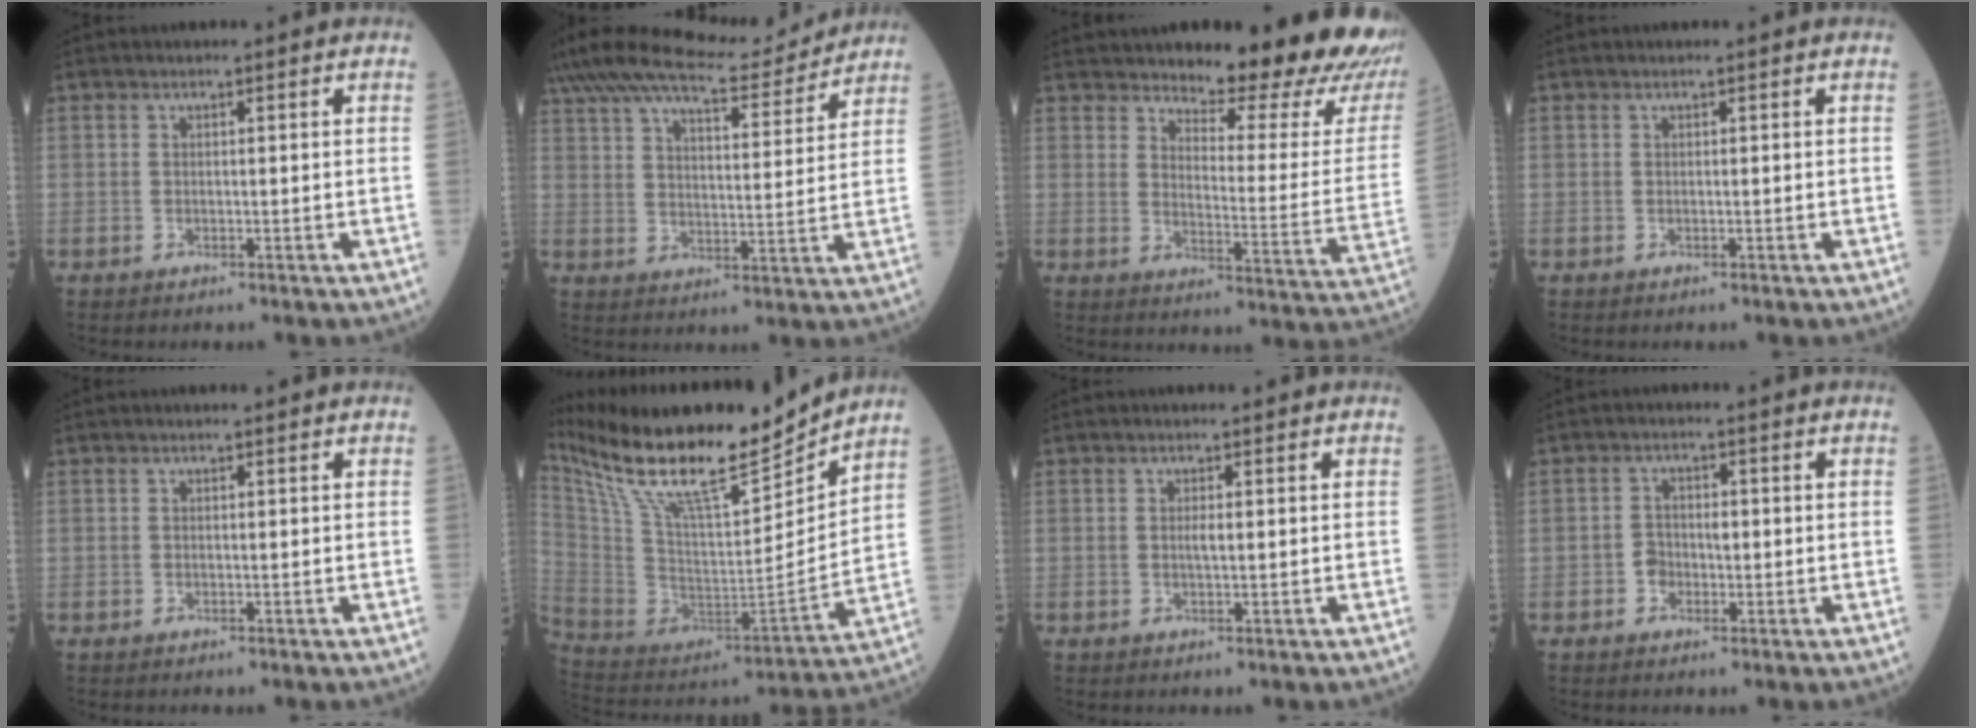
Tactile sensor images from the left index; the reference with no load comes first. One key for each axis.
{"total": 14.9, "fx": 13.8, "fy": 2.0, "fz": 5.3, "tx": -0.100, "ty": 0.017, "tz": 0.212}
{"total": 20.1, "fx": 17.6, "fy": 2.1, "fz": 9.4, "tx": -0.123, "ty": -0.088, "tz": 0.210}
{"total": 0.0}
{"total": 0.0}
{"total": 23.0, "fx": 19.2, "fy": 2.6, "fz": 12.5, "tx": -0.240, "ty": -0.012, "tz": 0.337}
{"total": 1.1, "fx": 0.1, "fy": 0.2, "fz": 1.1, "tx": -0.024, "ty": -0.001, "tz": 0.002}
{"total": 2.5, "fx": -0.7, "fy": 2.0, "fz": 1.3, "tx": -0.021, "ty": 0.007, "tz": -0.013}